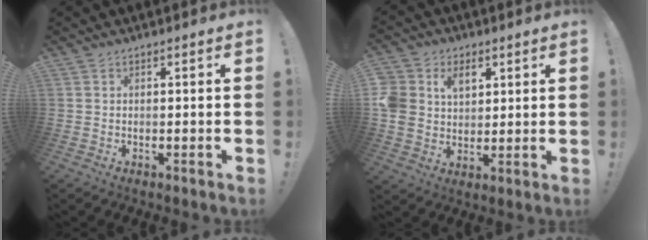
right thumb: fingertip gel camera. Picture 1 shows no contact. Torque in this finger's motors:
{"motor_torque": [0.12, 0.11, -0.01, 0.04, 0.02]}